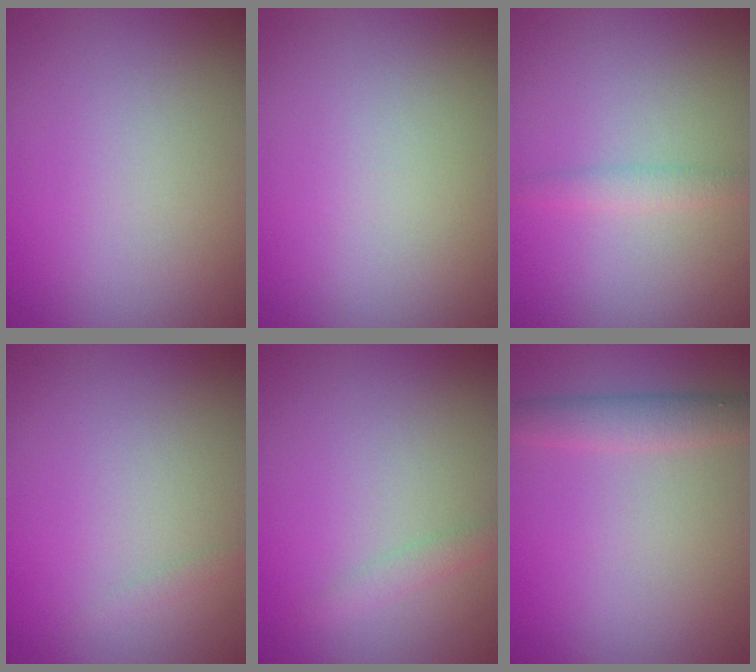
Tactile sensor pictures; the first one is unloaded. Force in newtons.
{"total": 0.0}
{"total": 1.3, "press": 1.3, "slide": 0.1}
{"total": 0.6, "press": 0.6, "slide": 0.0}
{"total": 1.3, "press": 1.3, "slide": 0.1}
{"total": 2.6, "press": 2.6, "slide": 0.0}